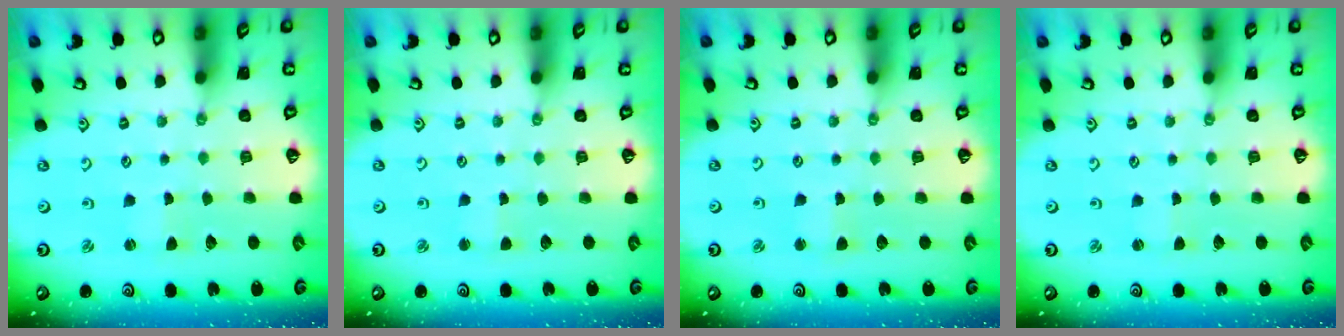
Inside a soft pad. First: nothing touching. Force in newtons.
{"total": 2.0, "press": 2.0, "slide": 0.3}
{"total": 2.1, "press": 2.1, "slide": 0.5}
{"total": 0.7, "press": 0.7, "slide": 0.2}